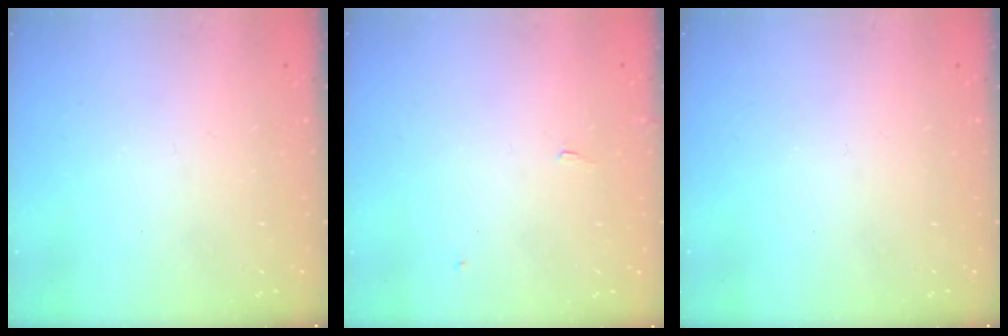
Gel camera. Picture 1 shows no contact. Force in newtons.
{"total": 1.6, "press": 1.6, "slide": 0.3}
{"total": 0.0}